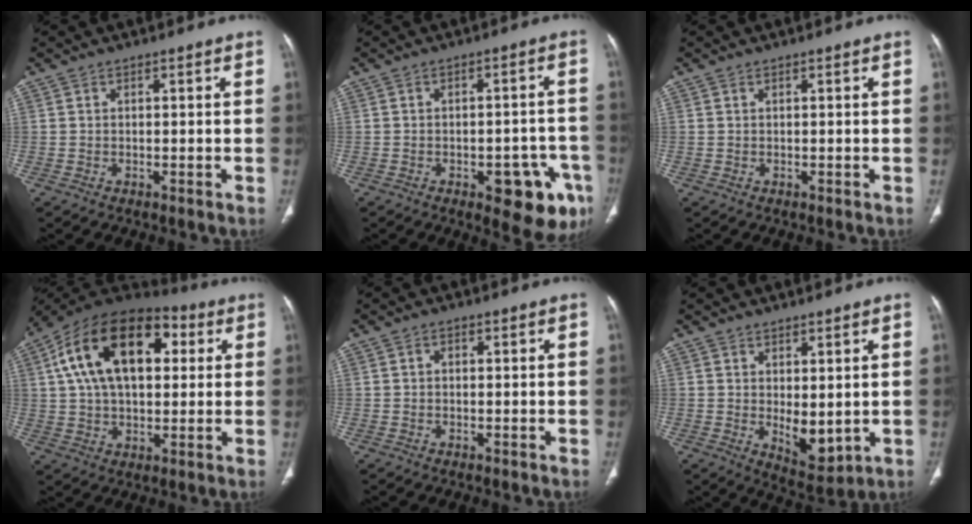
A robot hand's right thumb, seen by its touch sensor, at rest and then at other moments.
{"total": 12.0, "force": [-5.4, 5.2, 9.4], "torque": [-0.081, 0.025, -0.057]}
{"total": 0.0}
{"total": 22.1, "force": [5.8, 13.0, 16.9], "torque": [-0.273, 0.025, 0.088]}
{"total": 0.9, "force": [0.2, 0.7, 0.5], "torque": [-0.006, 0.001, 0.003]}
{"total": 6.7, "force": [0.4, 3.2, 5.9], "torque": [-0.072, -0.019, 0.025]}